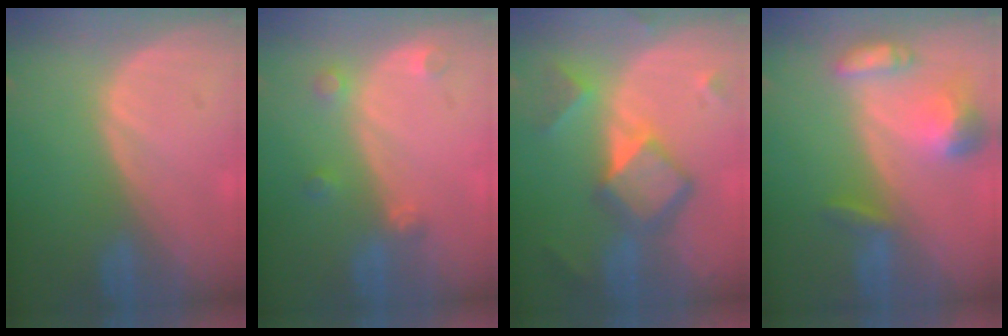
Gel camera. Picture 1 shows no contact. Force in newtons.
{"total": 2.6, "press": 2.6, "slide": 0.5}
{"total": 8.0, "press": 8.0, "slide": 0.5}
{"total": 7.1, "press": 6.5, "slide": 2.7}